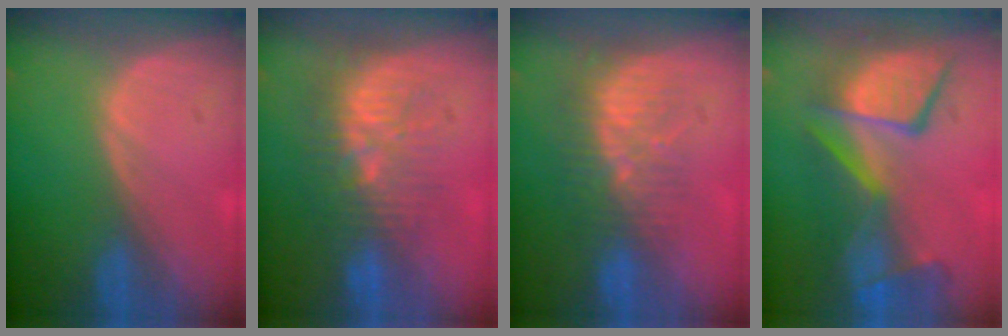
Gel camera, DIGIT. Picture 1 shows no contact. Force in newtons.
{"total": 9.2, "press": 8.6, "slide": 3.1}
{"total": 8.6, "press": 7.4, "slide": 4.3}
{"total": 11.0, "press": 10.3, "slide": 3.8}